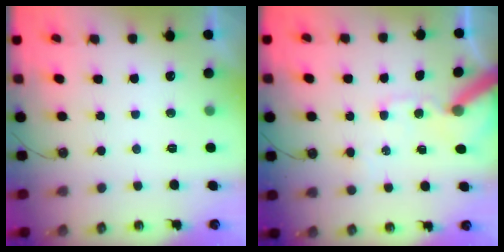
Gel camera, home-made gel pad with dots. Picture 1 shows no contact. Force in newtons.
{"total": 12.1, "press": 12.0, "slide": 2.0}